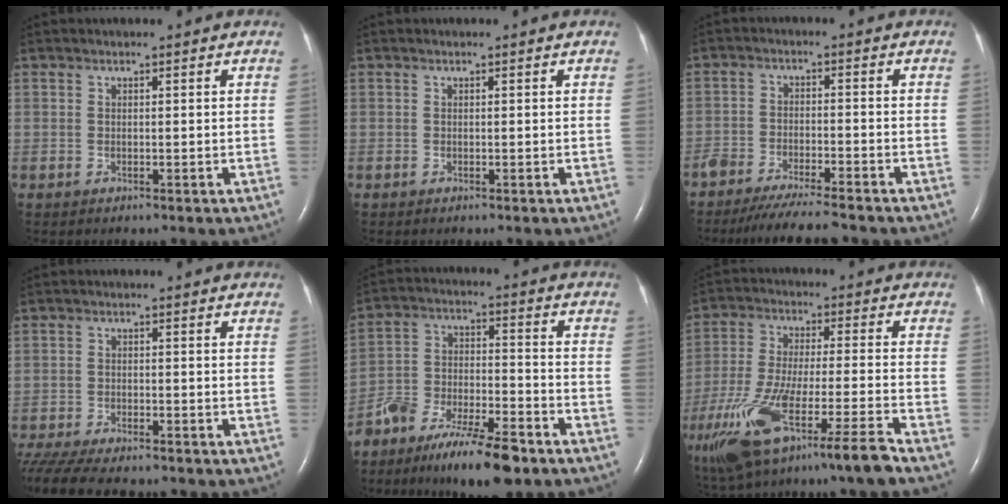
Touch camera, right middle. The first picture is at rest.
{"total": 0.0}
{"total": 10.2, "force": [-9.0, 0.9, 4.6], "torque": [-0.064, -0.021, -0.140]}
{"total": 14.1, "force": [-12.0, 3.2, 6.7], "torque": [-0.141, -0.026, -0.179]}
{"total": 16.0, "force": [-12.9, 3.0, 9.1], "torque": [-0.176, -0.010, -0.226]}
{"total": 16.1, "force": [-10.2, 0.7, 12.5], "torque": [-0.256, -0.045, -0.188]}